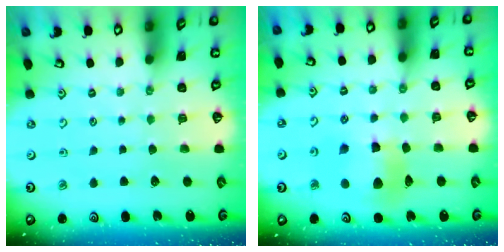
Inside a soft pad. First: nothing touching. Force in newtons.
{"total": 11.4, "press": 11.3, "slide": 2.0}